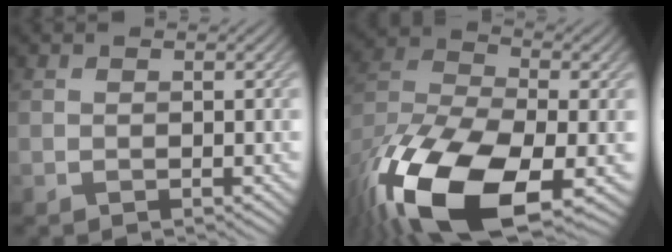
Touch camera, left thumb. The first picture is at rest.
{"total": 19.6, "force": [-10.1, 9.4, 13.9], "torque": [-0.326, -0.039, -0.174]}